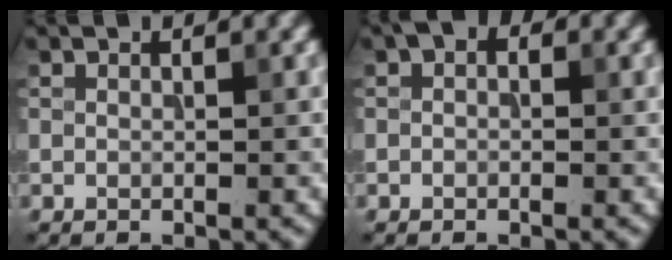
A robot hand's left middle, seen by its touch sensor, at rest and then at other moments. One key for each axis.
{"total": 1.1, "fx": 0.2, "fy": 0.8, "fz": 0.8, "tx": -0.010, "ty": 0.000, "tz": -0.005}